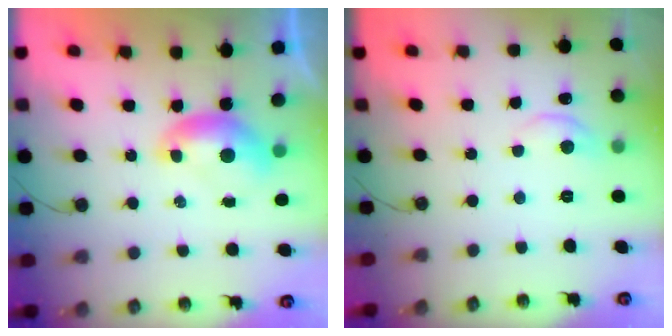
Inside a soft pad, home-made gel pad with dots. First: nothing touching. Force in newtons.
{"total": 2.4, "press": 2.3, "slide": 0.6}